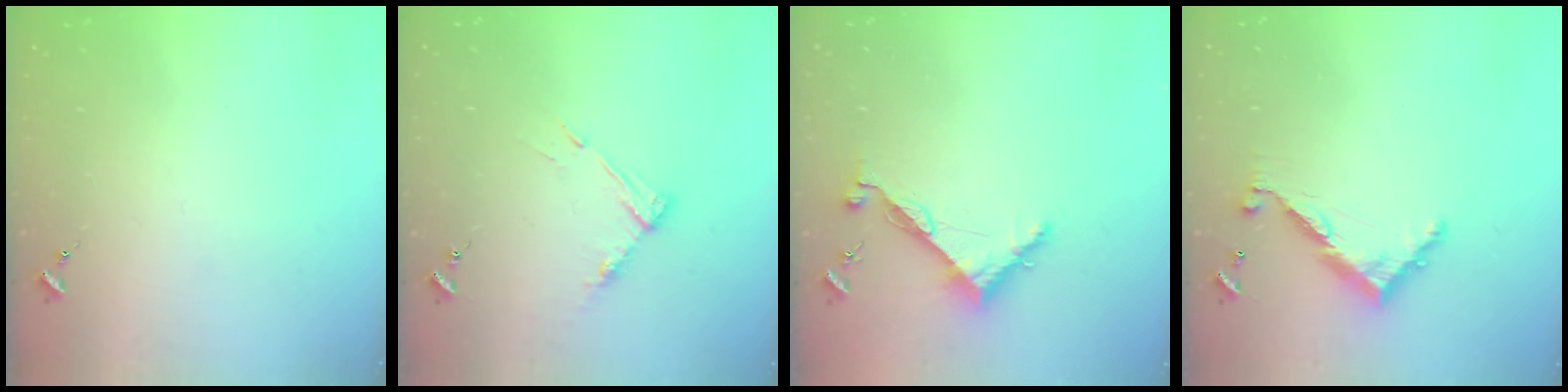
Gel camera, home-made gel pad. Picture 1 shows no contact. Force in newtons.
{"total": 8.1, "press": 8.1, "slide": 0.6}
{"total": 6.8, "press": 6.8, "slide": 0.3}
{"total": 9.0, "press": 9.0, "slide": 0.7}